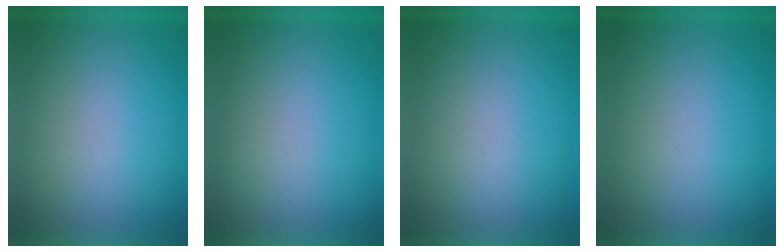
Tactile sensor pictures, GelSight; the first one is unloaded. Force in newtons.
{"total": 1.1}
{"total": 1.4}
{"total": 0.0}